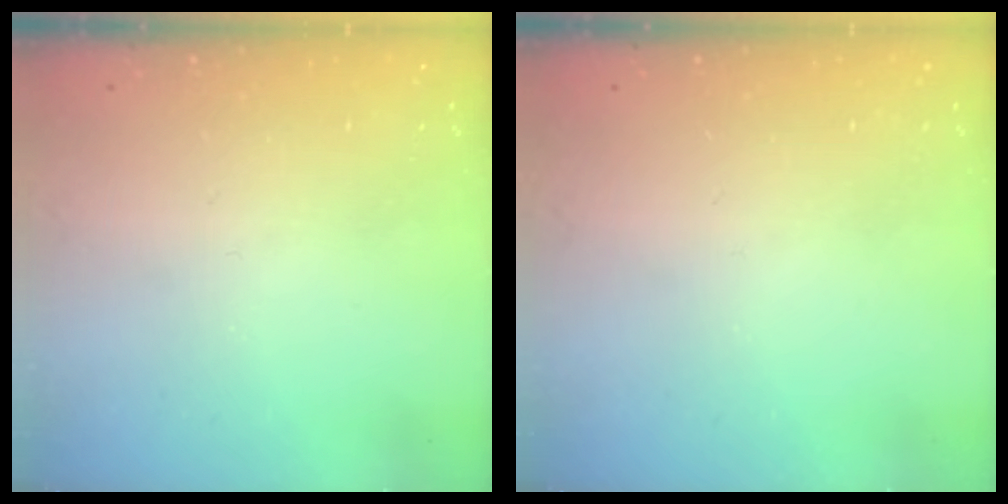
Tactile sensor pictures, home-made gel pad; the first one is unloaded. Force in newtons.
{"total": 0.0}